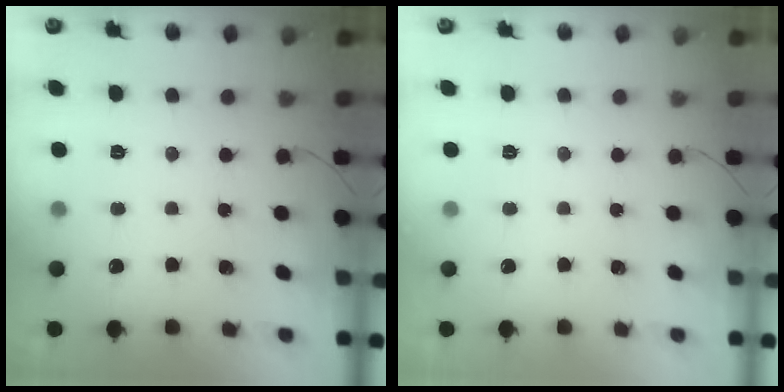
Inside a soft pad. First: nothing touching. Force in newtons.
{"total": 0.0}